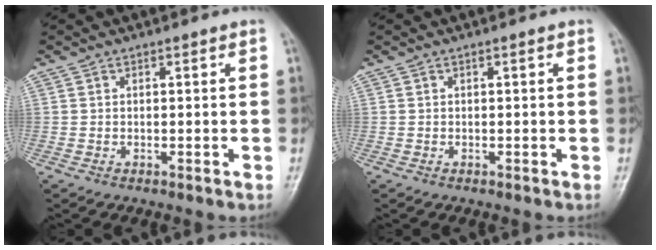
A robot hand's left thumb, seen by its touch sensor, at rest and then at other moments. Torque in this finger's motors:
{"motor_torque": [-0.01, 0.01, 0.00, 0.00, 0.00]}